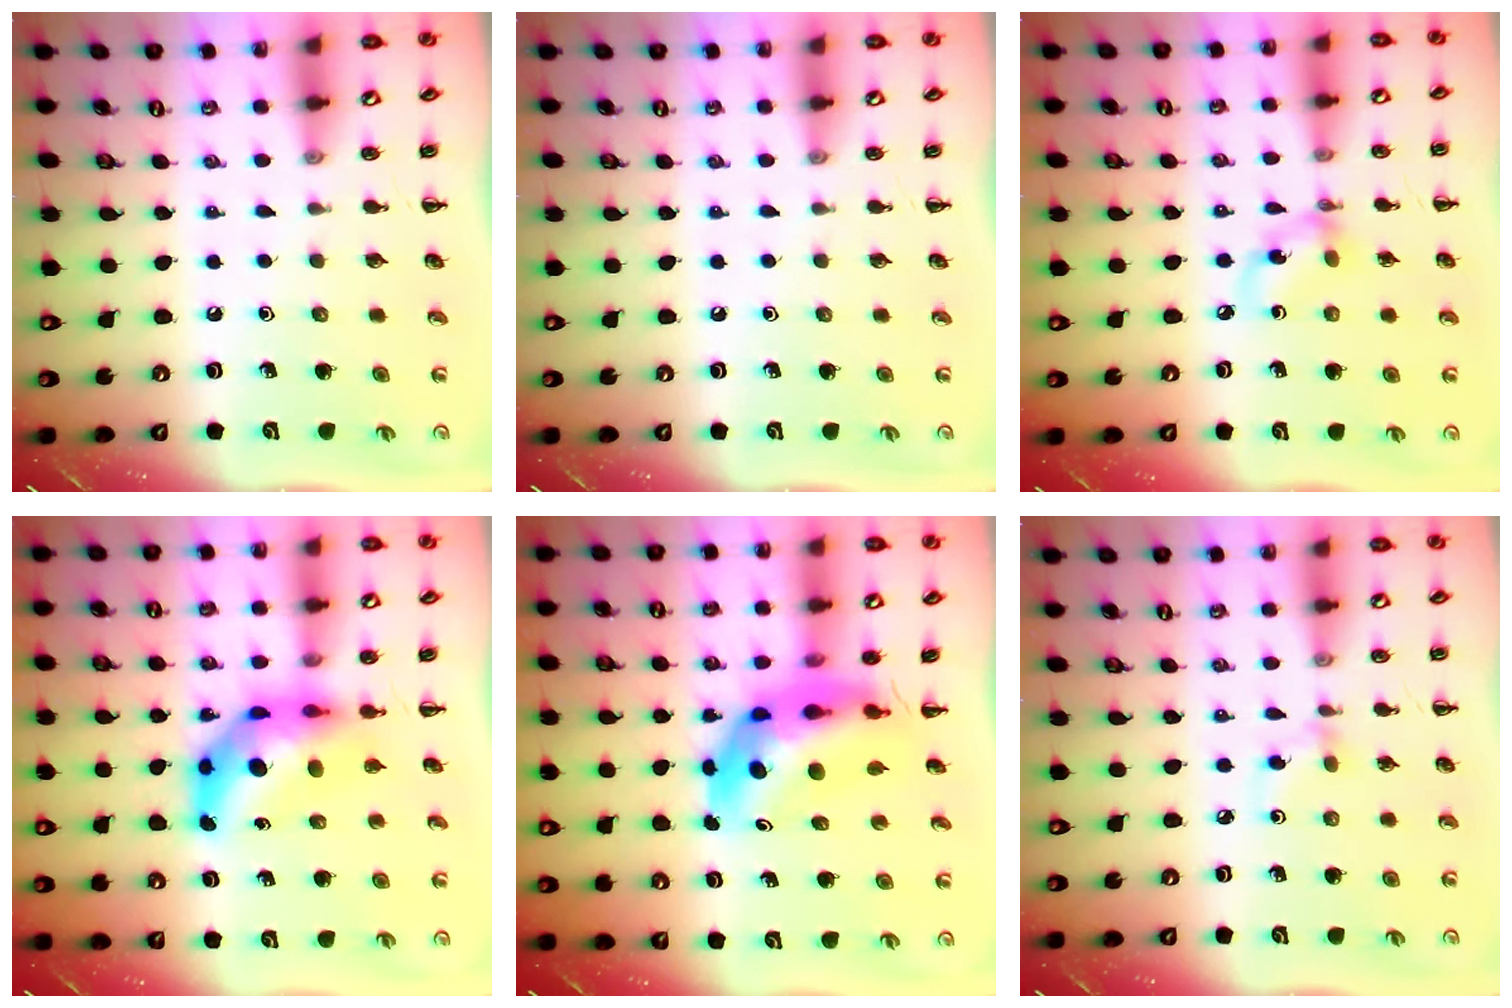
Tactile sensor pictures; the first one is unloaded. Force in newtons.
{"total": 0.0}
{"total": 6.3, "press": 6.3, "slide": 0.5}
{"total": 9.4, "press": 9.0, "slide": 2.7}
{"total": 12.1, "press": 11.4, "slide": 3.9}
{"total": 3.5, "press": 3.2, "slide": 1.4}